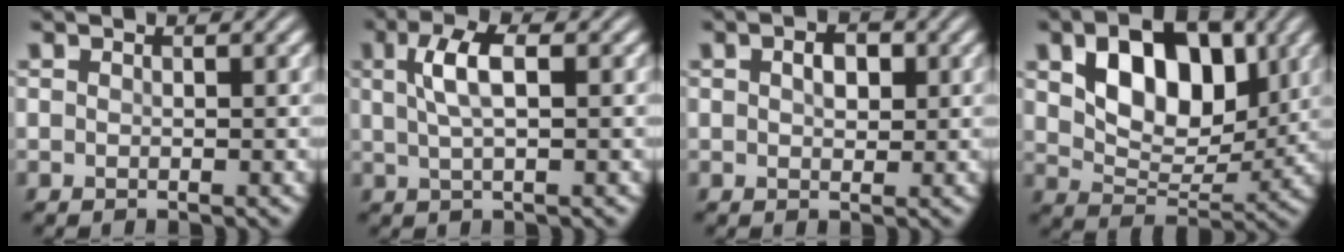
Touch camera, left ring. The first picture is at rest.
{"total": 3.5, "force": [0.9, 1.1, 3.2], "torque": [-0.064, 0.008, 0.017]}
{"total": 2.1, "force": [0.5, 1.3, 1.6], "torque": [-0.027, 0.002, 0.006]}
{"total": 8.2, "force": [2.6, 5.1, 5.9], "torque": [-0.100, -0.005, 0.043]}